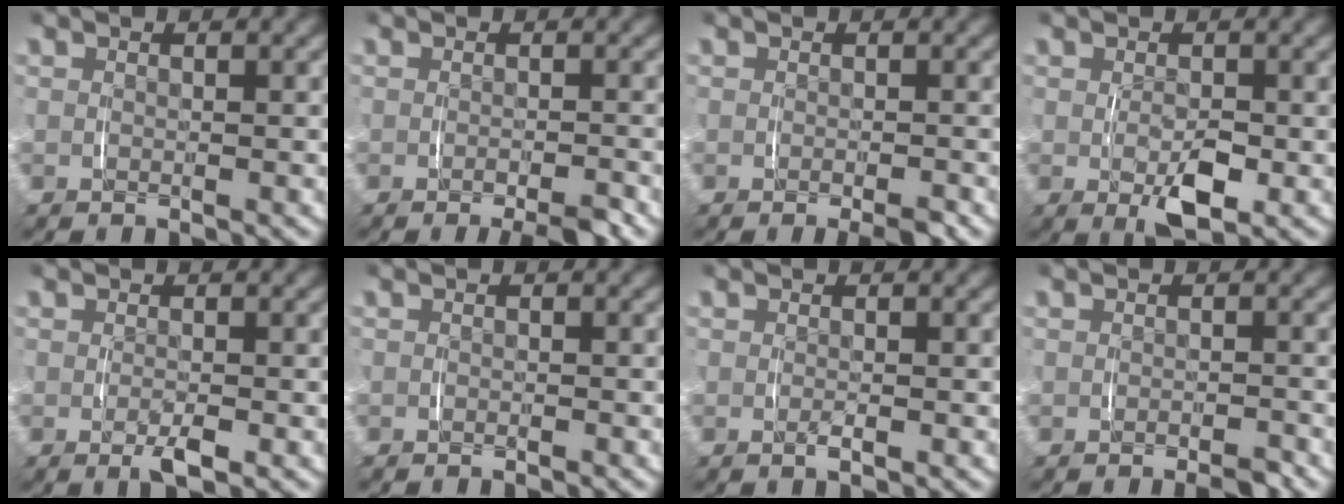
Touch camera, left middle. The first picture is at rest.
{"total": 1.9, "force": [-1.4, 0.2, 1.3], "torque": [-0.018, 0.001, -0.024]}
{"total": 1.3, "force": [-0.9, 0.1, 0.9], "torque": [-0.013, 0.000, -0.015]}
{"total": 3.6, "force": [-0.9, 1.7, 3.1], "torque": [-0.051, -0.018, -0.011]}
{"total": 1.7, "force": [-0.7, 0.4, 1.5], "torque": [-0.030, -0.006, -0.009]}
{"total": 0.5, "force": [-0.5, 0.1, -0.1], "torque": [0.000, 0.000, -0.009]}
{"total": 0.7, "force": [-0.3, 0.1, 0.6], "torque": [-0.014, -0.001, -0.003]}
{"total": 1.3, "force": [-1.1, 0.2, 0.6], "torque": [-0.008, 0.003, -0.023]}